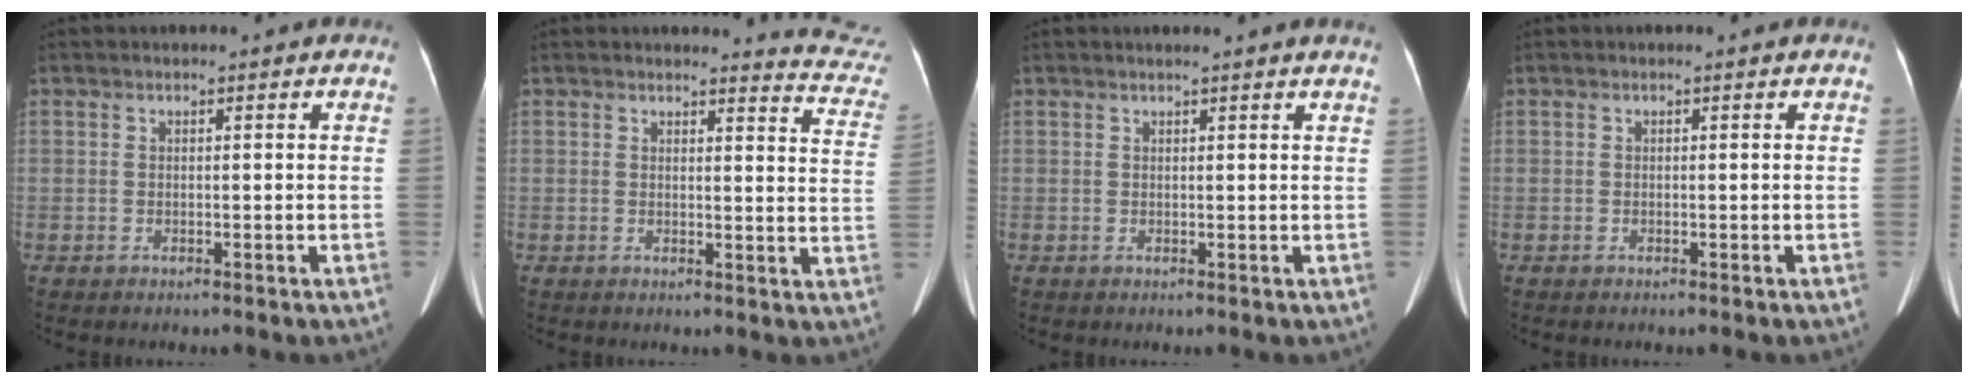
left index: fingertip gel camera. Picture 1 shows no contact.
{"total": 9.2, "force": [9.2, 0.2, -0.5], "torque": [0.022, -0.096, 0.063]}
{"total": 3.8, "force": [3.5, -0.5, 1.6], "torque": [-0.020, 0.011, 0.033]}
{"total": 0.0}